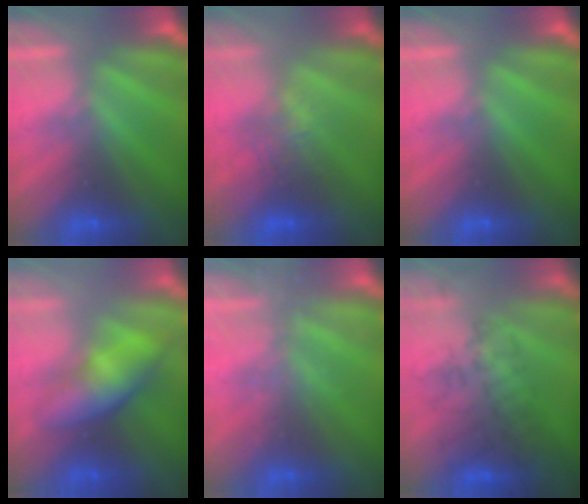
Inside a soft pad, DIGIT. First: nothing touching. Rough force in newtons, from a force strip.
{"total": 2.7}
{"total": 0.0}
{"total": 3.6}
{"total": 1.7}
{"total": 4.7}